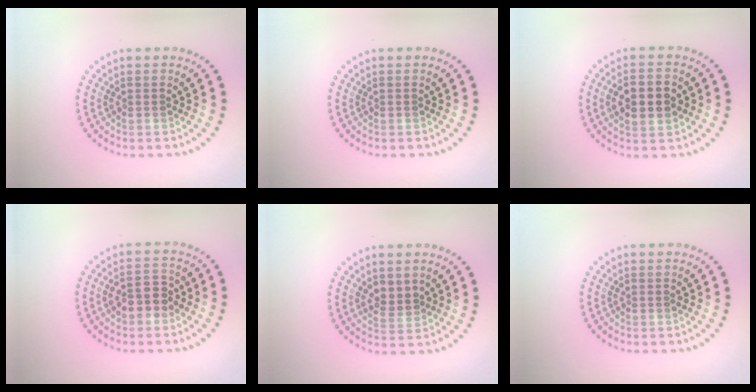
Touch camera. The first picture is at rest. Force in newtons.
{"total": 0.0}
{"total": 4.5, "press": 4.5, "slide": 0.3}
{"total": 2.9, "press": 2.8, "slide": 0.5}
{"total": 1.9, "press": 1.7, "slide": 0.7}
{"total": 0.0}